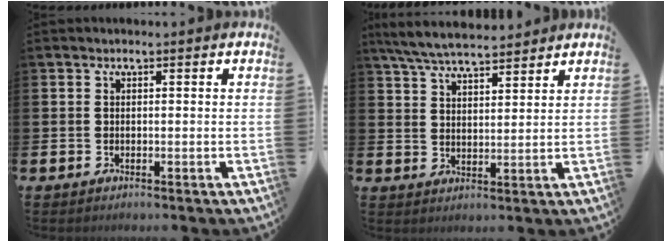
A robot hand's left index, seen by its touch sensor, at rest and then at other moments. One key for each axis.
{"total": 6.5, "fx": 6.3, "fy": 0.8, "fz": 1.7, "tx": -0.058, "ty": -0.023, "tz": 0.116}